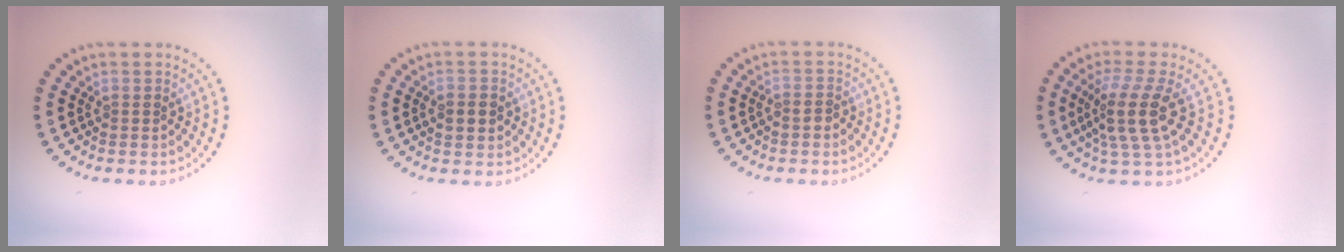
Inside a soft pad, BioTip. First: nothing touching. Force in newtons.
{"total": 2.2, "press": 2.1, "slide": 0.3}
{"total": 0.9, "press": 0.6, "slide": 0.6}
{"total": 4.3, "press": 3.2, "slide": 2.8}